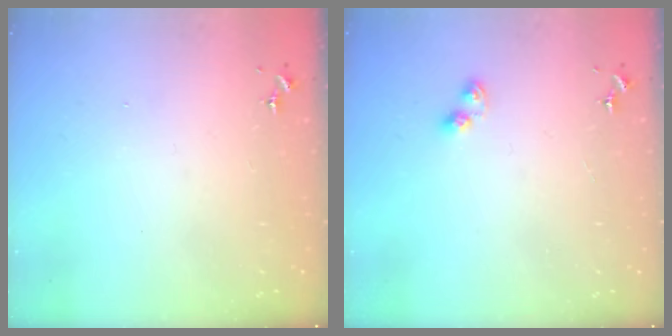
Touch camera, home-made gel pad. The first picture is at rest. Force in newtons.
{"total": 3.8, "press": 3.7, "slide": 1.1}